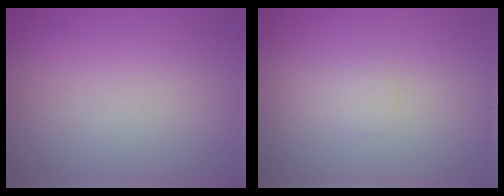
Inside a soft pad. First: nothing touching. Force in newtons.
{"total": 0.9, "press": 0.9, "slide": 0.1}